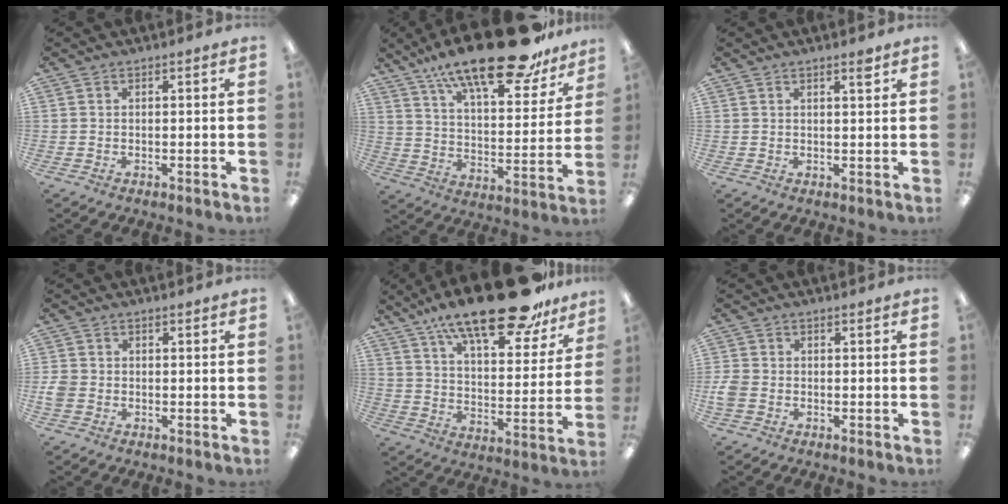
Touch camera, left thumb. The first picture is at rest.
{"total": 23.0, "force": [17.0, 7.2, 13.8], "torque": [-0.213, -0.110, 0.284]}
{"total": 2.2, "force": [1.6, 0.3, 1.4], "torque": [-0.016, -0.007, 0.025]}
{"total": 2.8, "force": [-0.7, 2.3, 1.4], "torque": [-0.020, 0.006, -0.011]}
{"total": 22.2, "force": [16.6, 7.0, 13.0], "torque": [-0.203, -0.107, 0.280]}
{"total": 3.1, "force": [-0.9, 2.3, 1.8], "torque": [-0.035, 0.004, -0.015]}